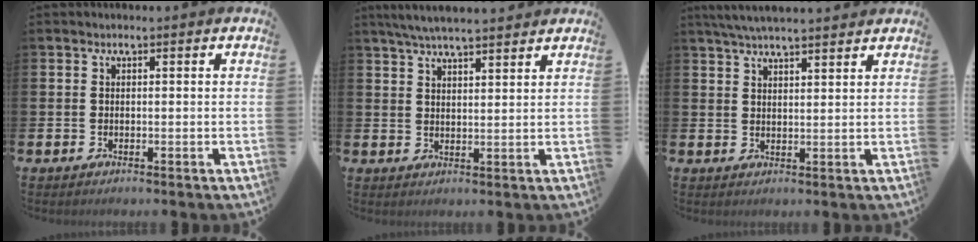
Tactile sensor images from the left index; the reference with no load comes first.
{"total": 5.1, "force": [4.8, 0.5, 1.7], "torque": [-0.046, -0.010, 0.088]}
{"total": 4.6, "force": [4.4, 0.3, 1.5], "torque": [-0.041, -0.009, 0.081]}